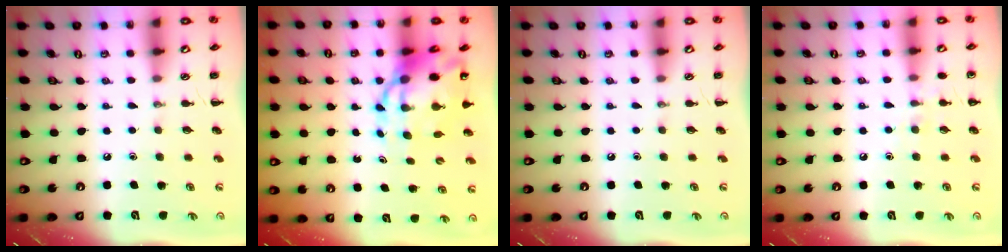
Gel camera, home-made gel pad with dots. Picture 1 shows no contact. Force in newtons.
{"total": 11.4, "press": 10.9, "slide": 3.2}
{"total": 0.0}
{"total": 5.9, "press": 5.7, "slide": 1.4}